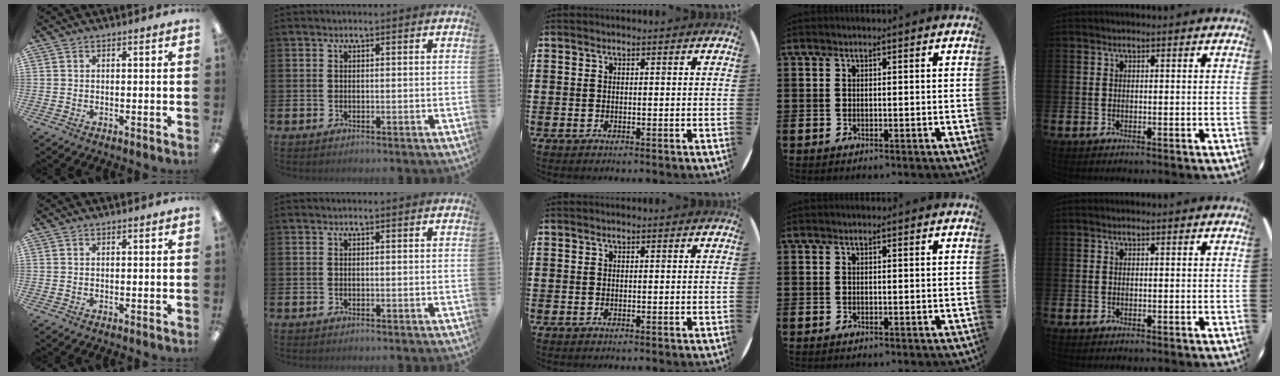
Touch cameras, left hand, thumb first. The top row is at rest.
{}